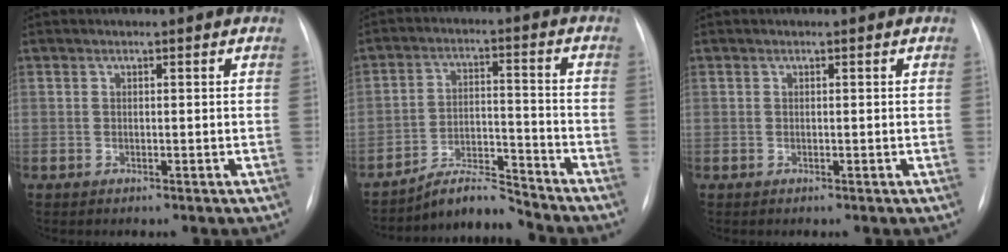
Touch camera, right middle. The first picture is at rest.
{"total": 6.5, "force": [-6.5, -0.3, 0.5], "torque": [-0.011, 0.009, -0.112]}
{"total": 0.0}